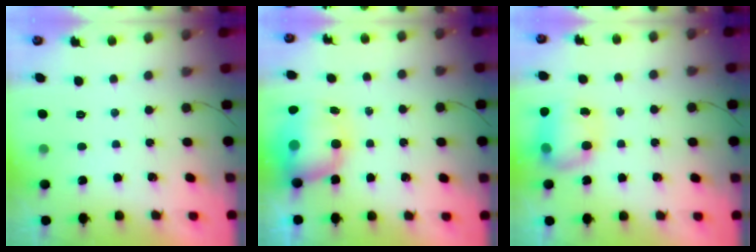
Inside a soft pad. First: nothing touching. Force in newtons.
{"total": 8.9, "press": 8.7, "slide": 1.7}
{"total": 11.9, "press": 9.6, "slide": 7.0}